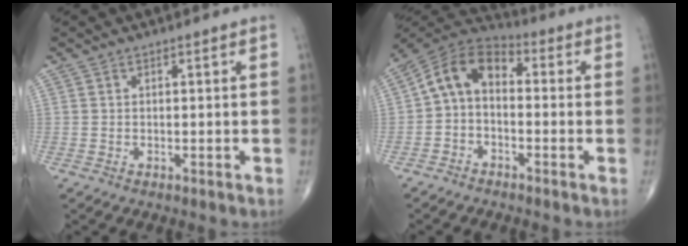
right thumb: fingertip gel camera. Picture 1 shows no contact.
{"total": 9.3, "force": [-0.2, 6.1, 6.9], "torque": [-0.109, 0.035, -0.024]}